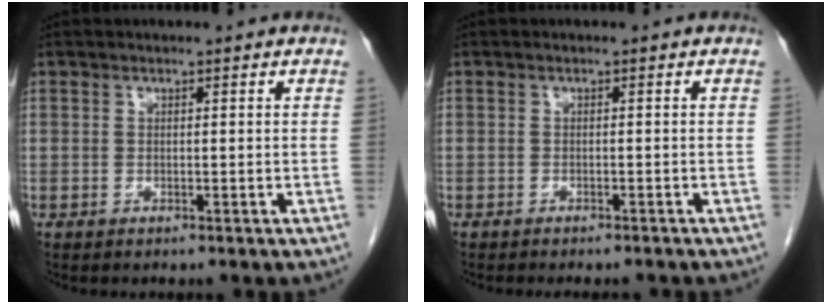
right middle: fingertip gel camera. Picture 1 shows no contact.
{"total": 4.5, "force": [-4.0, 1.1, 1.7], "torque": [-0.018, -0.005, -0.048]}